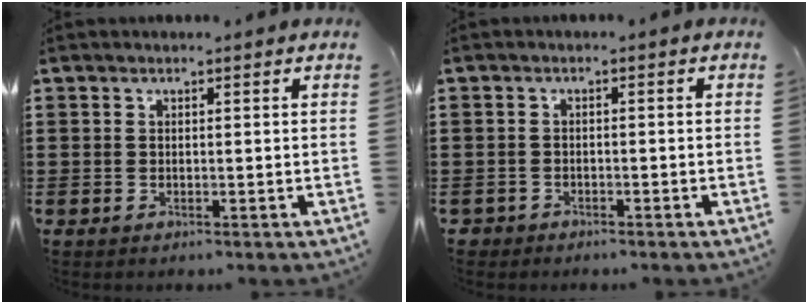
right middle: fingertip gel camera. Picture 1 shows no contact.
{"total": 1.5, "force": [-1.4, 0.6, 0.1], "torque": [-0.007, -0.003, -0.032]}